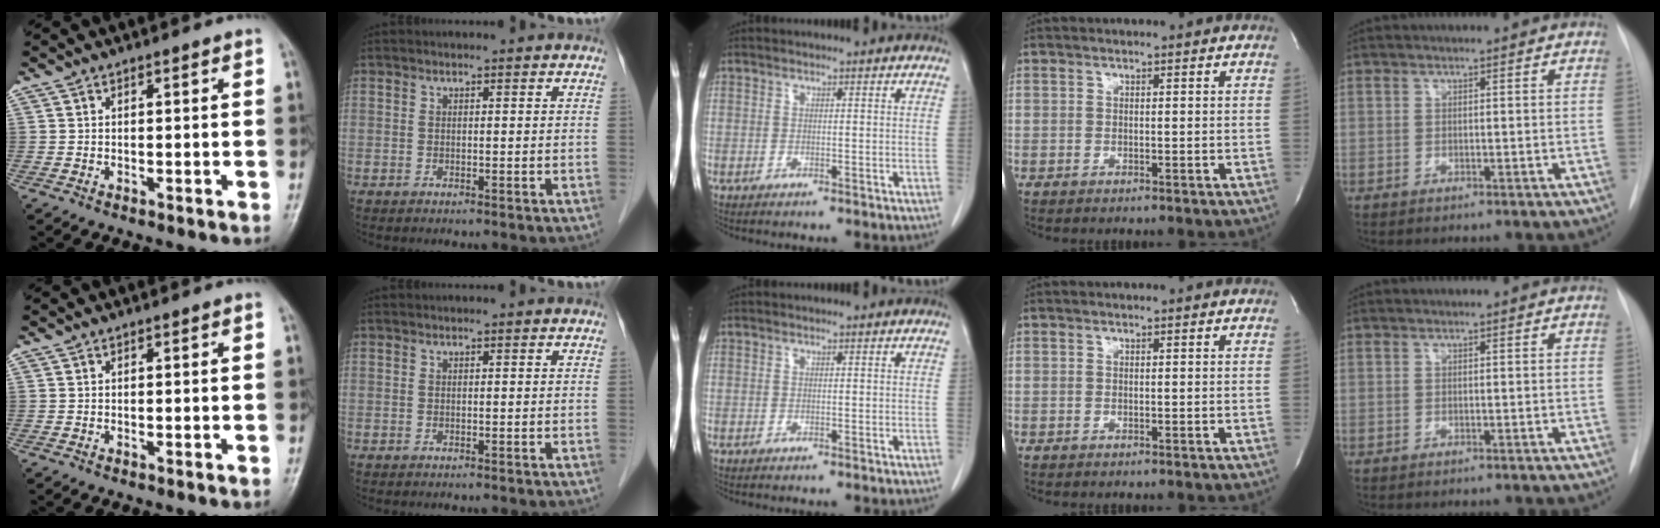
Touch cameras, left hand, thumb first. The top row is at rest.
{}